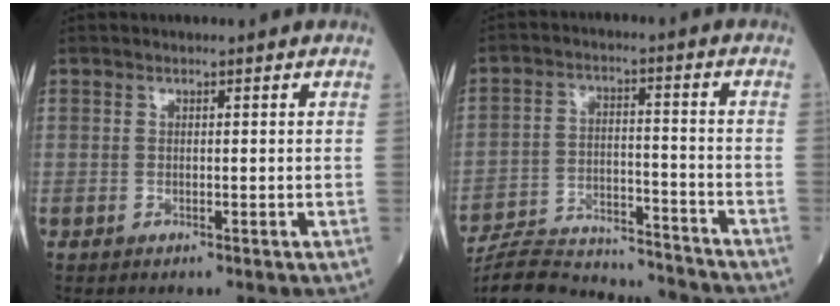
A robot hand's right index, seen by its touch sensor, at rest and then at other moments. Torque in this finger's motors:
{"motor_torque": [-0.49, -0.30, -0.42, -0.10]}